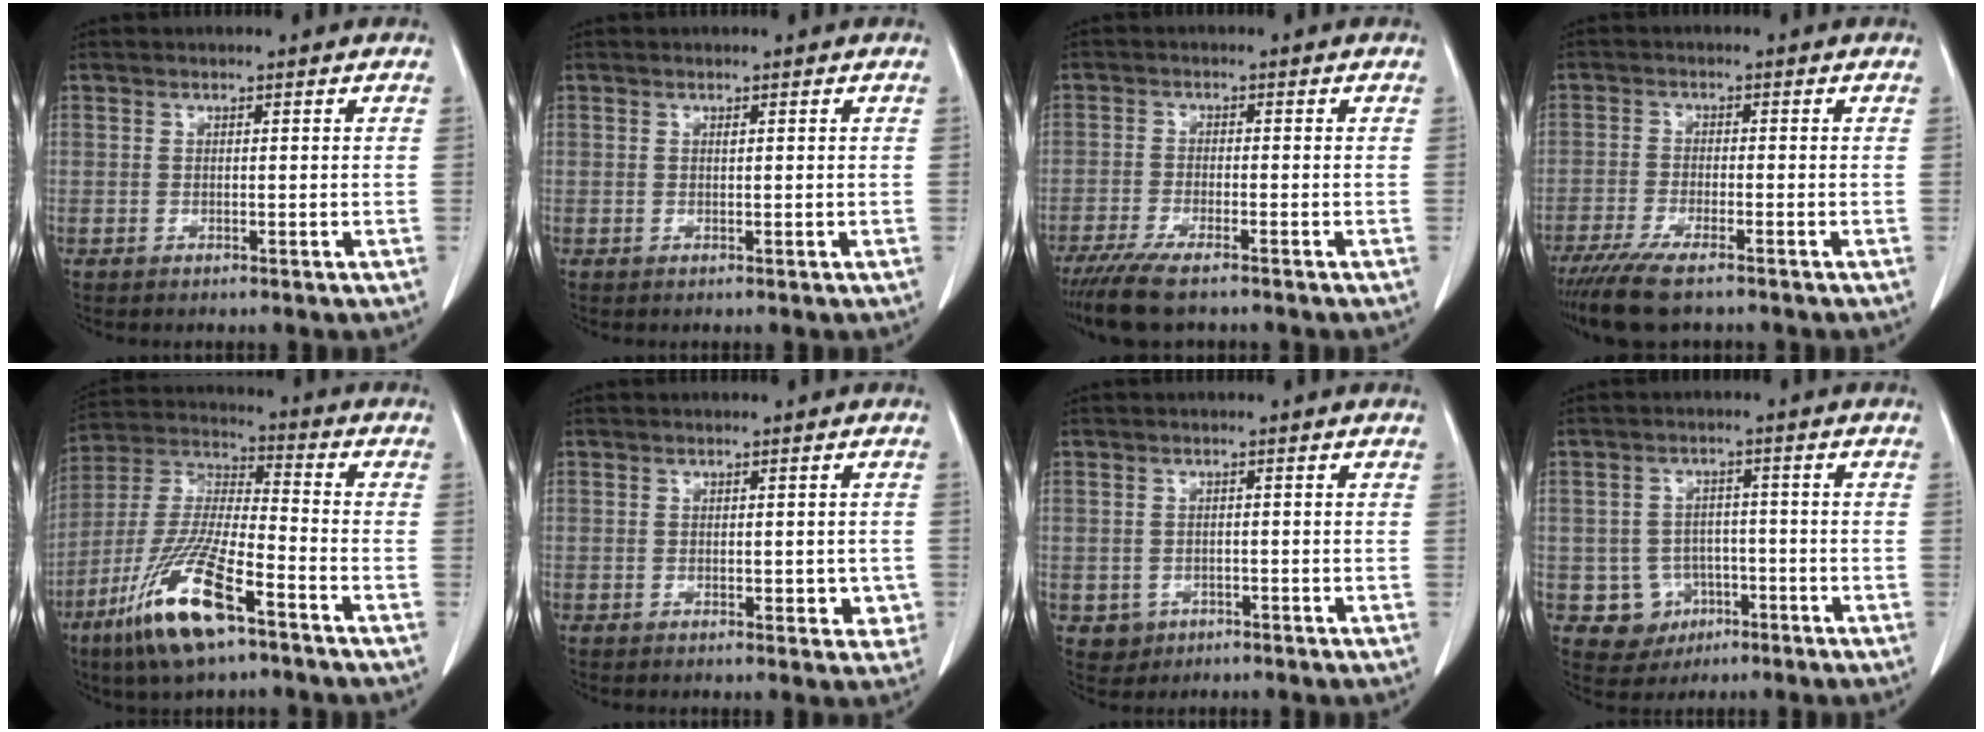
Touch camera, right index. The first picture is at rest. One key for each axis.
{"total": 0.0}
{"total": 7.0, "fx": -5.5, "fy": 0.7, "fz": 4.2, "tx": -0.072, "ty": -0.018, "tz": -0.093}
{"total": 7.7, "fx": -6.0, "fy": 0.8, "fz": 4.8, "tx": -0.083, "ty": -0.020, "tz": -0.100}
{"total": 16.2, "fx": -9.2, "fy": 2.8, "fz": 13.0, "tx": -0.279, "ty": -0.032, "tz": -0.173}
{"total": 3.3, "fx": -0.5, "fy": 2.0, "fz": 2.6, "tx": -0.016, "ty": 0.004, "tz": 0.000}
{"total": 2.4, "fx": -1.0, "fy": 2.1, "fz": 0.3, "tx": -0.001, "ty": 0.007, "tz": -0.011}
{"total": 5.5, "fx": -2.1, "fy": 5.1, "fz": 0.8, "tx": -0.007, "ty": 0.011, "tz": -0.024}